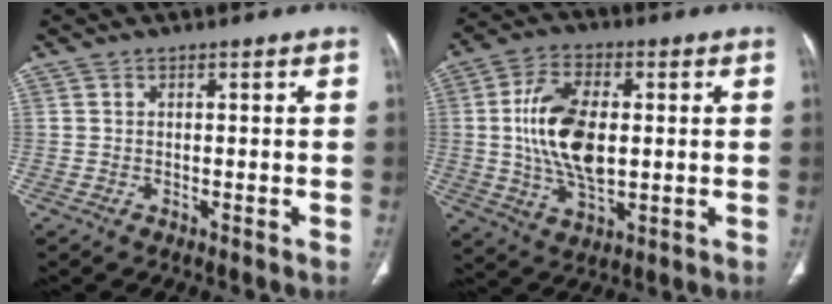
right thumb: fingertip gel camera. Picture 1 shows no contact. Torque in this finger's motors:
{"motor_torque": [2.62, 2.39, 1.31, -0.67, 0.17]}